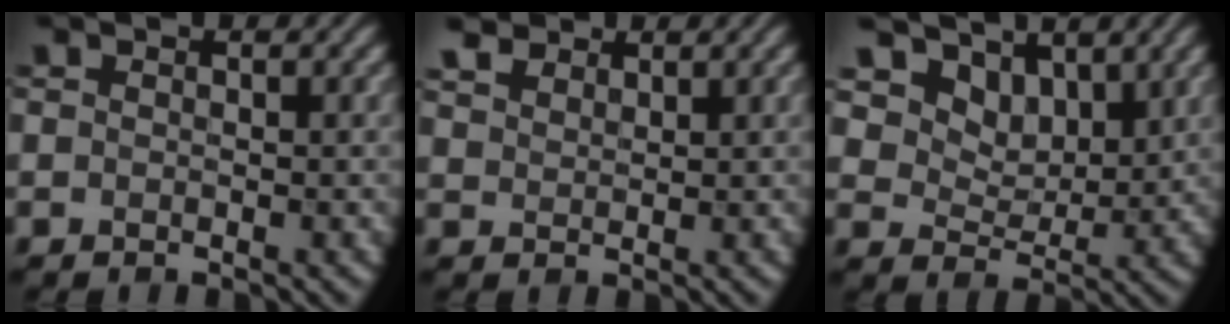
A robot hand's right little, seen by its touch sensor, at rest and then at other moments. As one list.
[{"total": 2.6, "force": [2.1, 1.3, 0.9], "torque": [-0.028, 0.002, 0.047]}, {"total": 8.2, "force": [5.6, 4.8, 3.6], "torque": [-0.099, -0.021, 0.106]}]